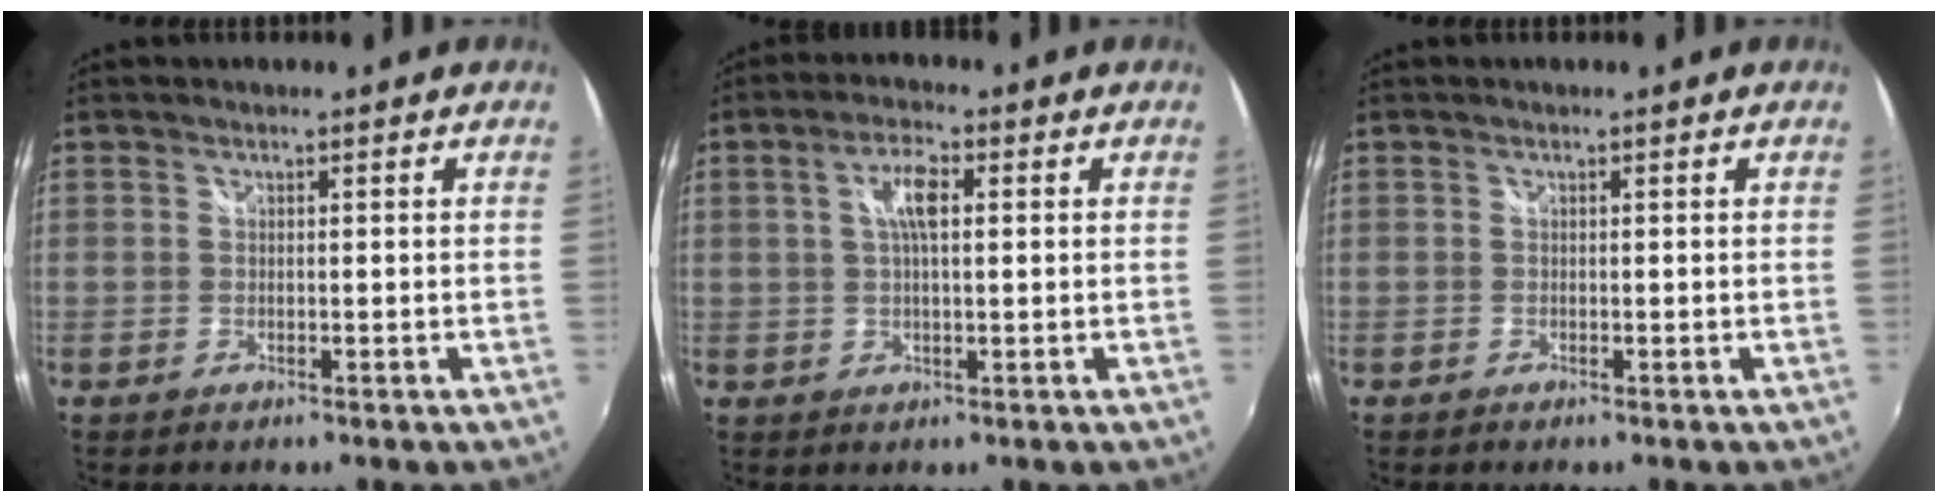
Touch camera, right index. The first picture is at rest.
{"total": 5.1, "force": [1.2, 1.7, 4.7], "torque": [-0.087, 0.010, 0.022]}
{"total": 0.0}